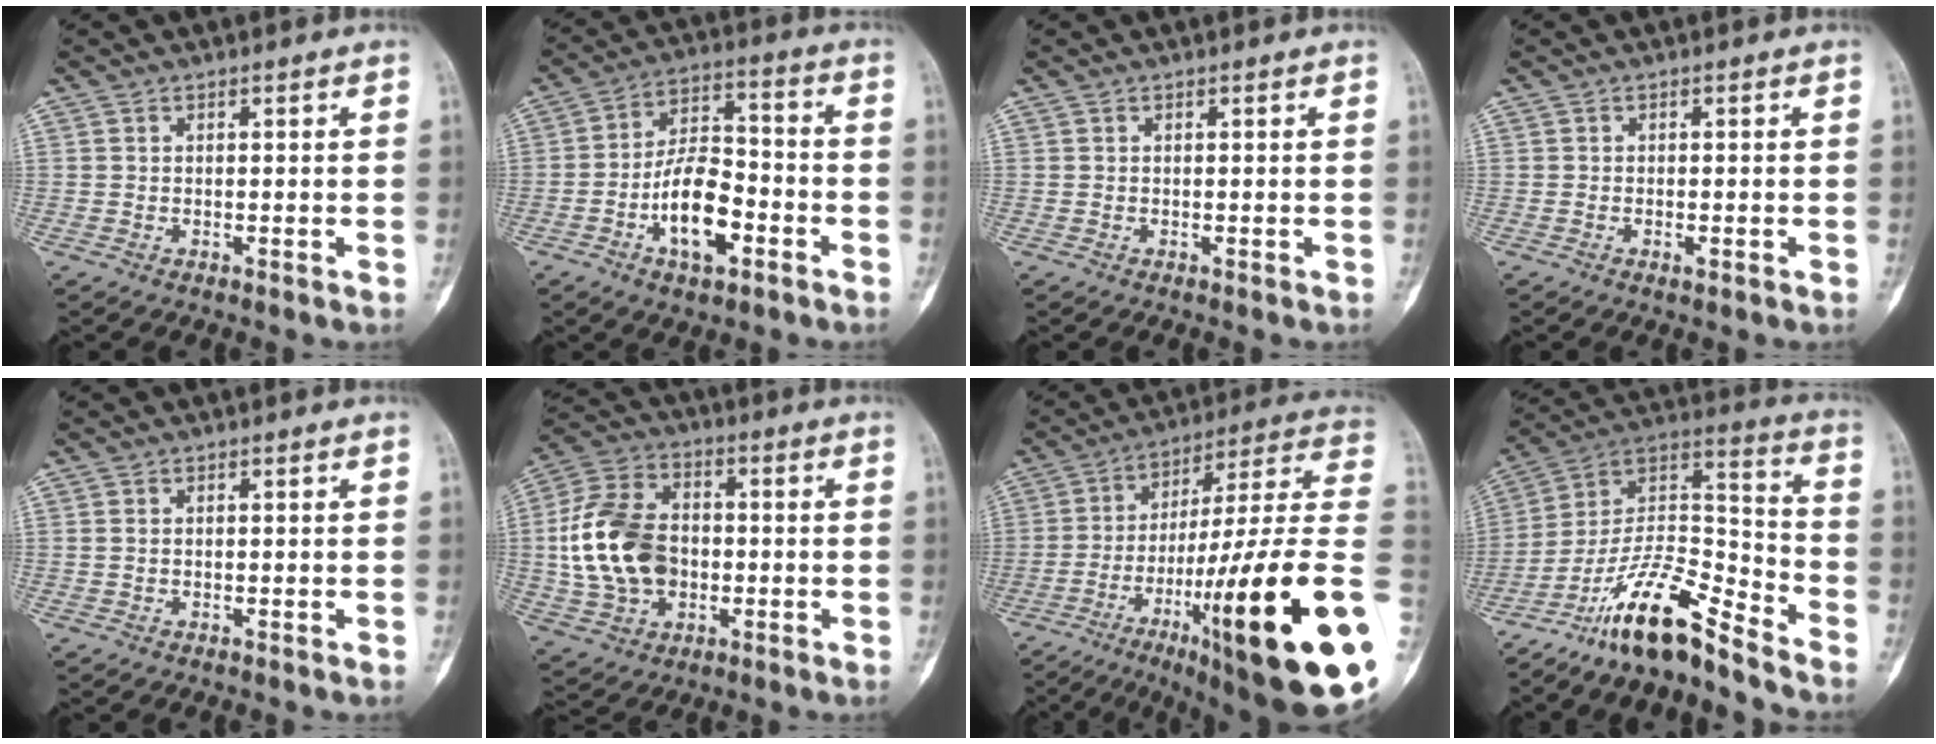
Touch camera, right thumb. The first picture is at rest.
{"total": 13.0, "force": [-4.9, 6.3, 10.2], "torque": [-0.163, 0.039, -0.087]}
{"total": 0.0}
{"total": 1.0, "force": [-0.4, 0.3, 0.8], "torque": [-0.013, 0.001, -0.007]}
{"total": 0.5, "force": [0.0, 0.4, 0.3], "torque": [-0.010, 0.000, 0.001]}
{"total": 16.8, "force": [-1.0, 12.0, 11.7], "torque": [-0.217, 0.018, -0.014]}
{"total": 32.0, "force": [-8.5, 4.3, 30.5], "torque": [-0.417, 0.032, -0.133]}
{"total": 15.9, "force": [-12.8, 3.2, 8.9], "torque": [-0.155, 0.107, -0.235]}